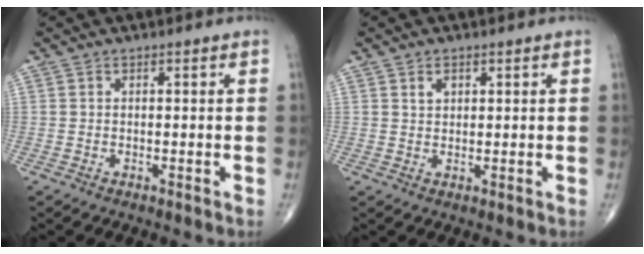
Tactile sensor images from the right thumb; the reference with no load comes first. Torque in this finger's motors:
{"motor_torque": [-0.45, -0.13, 0.16, -0.05, 0.03]}